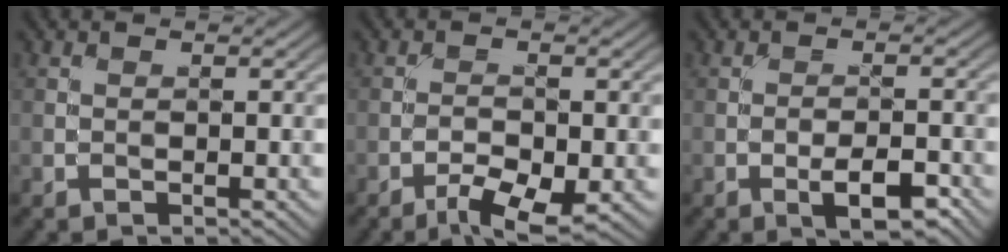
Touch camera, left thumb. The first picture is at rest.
{"total": 4.8, "force": [-2.9, 1.5, 3.5], "torque": [-0.057, 0.000, -0.049]}
{"total": 4.5, "force": [-2.2, 1.6, 3.6], "torque": [-0.059, 0.004, -0.034]}